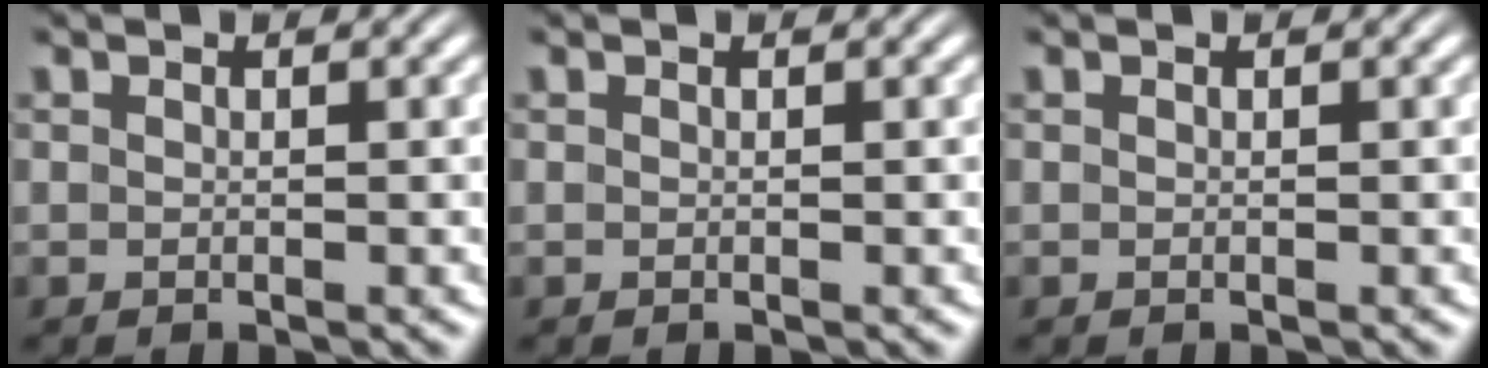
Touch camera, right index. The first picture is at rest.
{"total": 0.0}
{"total": 0.0}